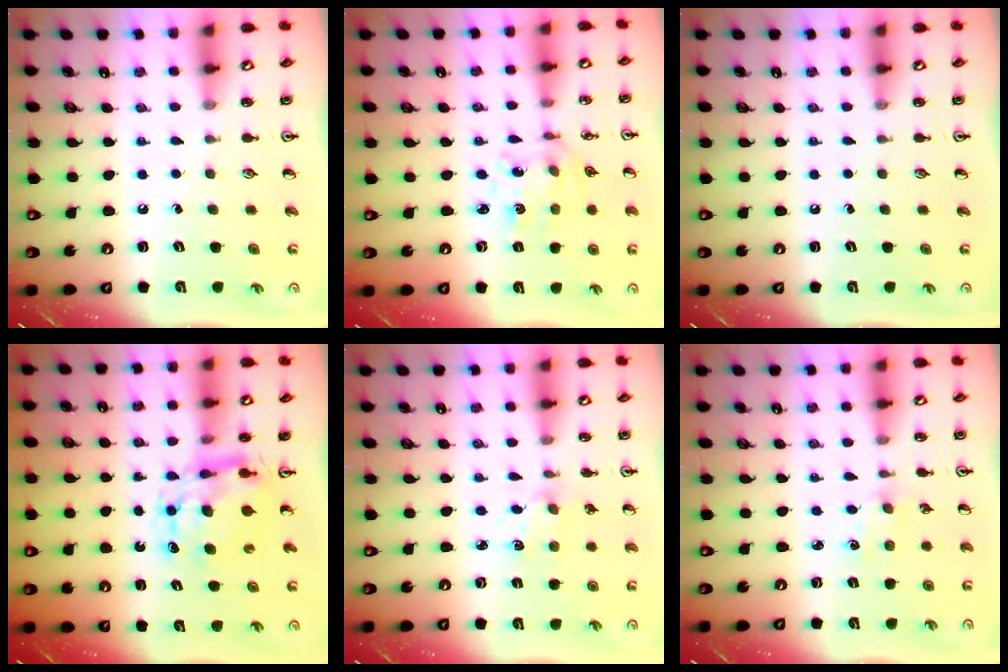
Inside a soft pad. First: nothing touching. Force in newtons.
{"total": 4.3, "press": 4.0, "slide": 1.7}
{"total": 0.0}
{"total": 8.7, "press": 8.7, "slide": 0.7}
{"total": 1.6, "press": 1.6, "slide": 0.1}
{"total": 1.6, "press": 1.6, "slide": 0.3}